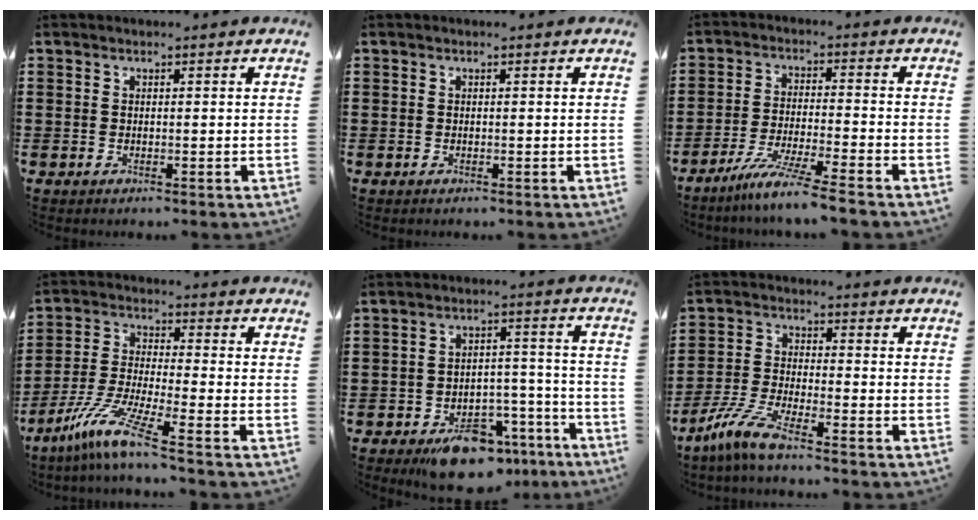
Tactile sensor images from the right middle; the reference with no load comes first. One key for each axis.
{"total": 0.0}
{"total": 6.8, "fx": -5.7, "fy": -0.8, "fz": 3.5, "tx": -0.065, "ty": -0.019, "tz": -0.108}
{"total": 8.5, "fx": -6.0, "fy": 0.0, "fz": 6.1, "tx": -0.139, "ty": -0.022, "tz": -0.121}
{"total": 8.7, "fx": -7.2, "fy": 3.5, "fz": 3.6, "tx": -0.040, "ty": 0.040, "tz": -0.125}
{"total": 6.5, "fx": -5.0, "fy": 0.5, "fz": 4.2, "tx": -0.109, "ty": -0.017, "tz": -0.102}